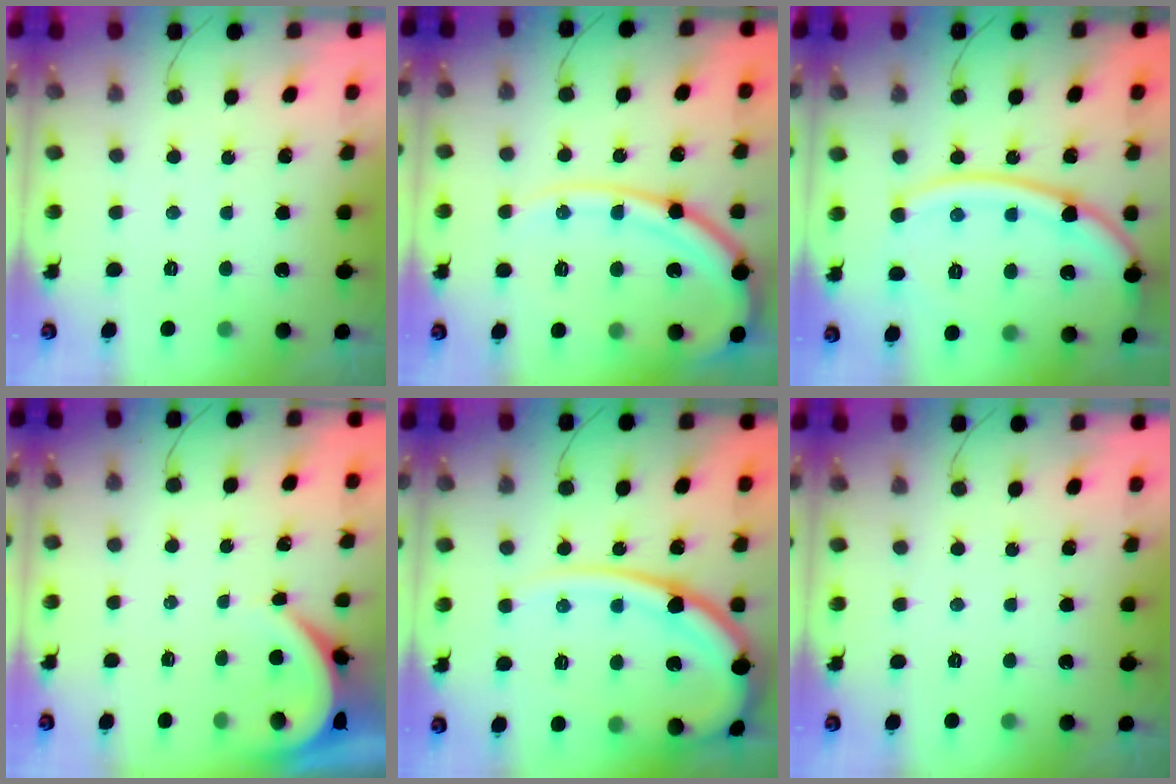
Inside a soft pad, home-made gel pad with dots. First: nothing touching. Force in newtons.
{"total": 15.7, "press": 15.6, "slide": 1.6}
{"total": 17.7, "press": 17.6, "slide": 1.8}
{"total": 3.4, "press": 3.4, "slide": 0.5}
{"total": 17.8, "press": 17.7, "slide": 2.1}
{"total": 0.0}